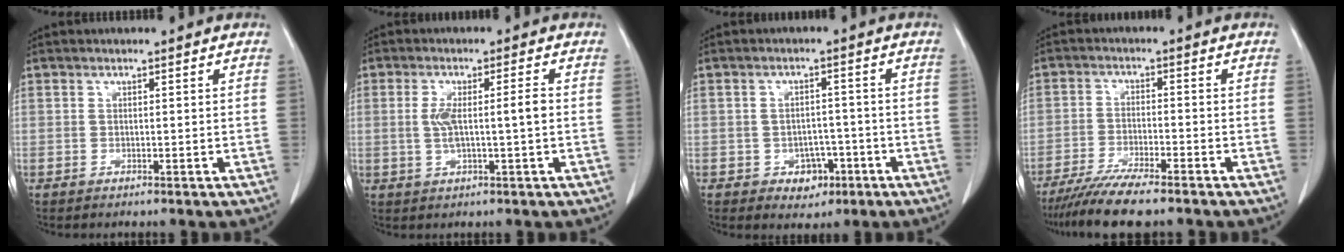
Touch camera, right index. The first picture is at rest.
{"total": 5.2, "force": [0.0, 0.4, 5.2], "torque": [-0.099, 0.007, 0.003]}
{"total": 4.3, "force": [-2.0, 3.3, 2.0], "torque": [-0.014, 0.008, -0.021]}
{"total": 8.0, "force": [-6.7, 0.2, 4.5], "torque": [-0.070, -0.022, -0.113]}